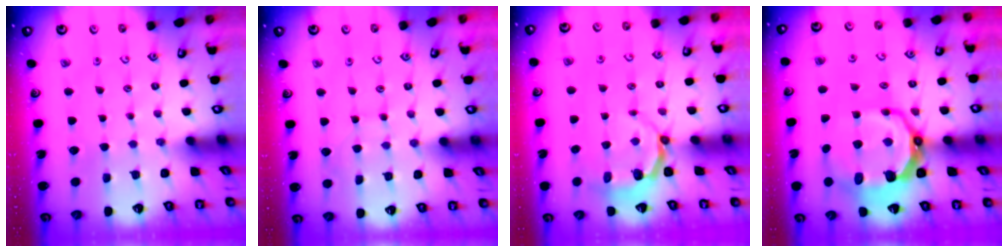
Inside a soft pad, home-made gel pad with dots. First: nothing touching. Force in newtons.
{"total": 3.9, "press": 3.9, "slide": 0.3}
{"total": 4.4, "press": 3.5, "slide": 2.7}
{"total": 12.8, "press": 11.8, "slide": 4.8}